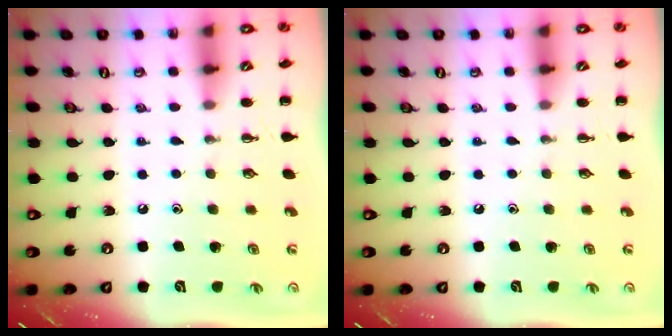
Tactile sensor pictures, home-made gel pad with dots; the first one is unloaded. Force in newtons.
{"total": 0.0}